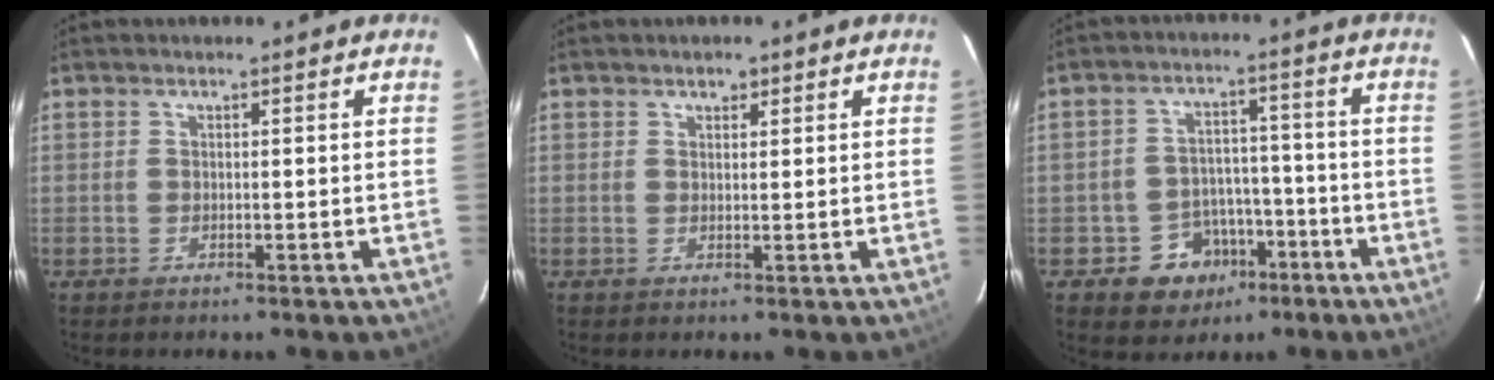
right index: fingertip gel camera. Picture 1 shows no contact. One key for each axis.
{"total": 1.5, "fx": 0.9, "fy": 1.0, "fz": 0.5, "tx": -0.004, "ty": 0.005, "tz": 0.014}
{"total": 9.1, "fx": -4.8, "fy": 7.4, "fz": 2.1, "tx": -0.048, "ty": 0.032, "tz": -0.054}